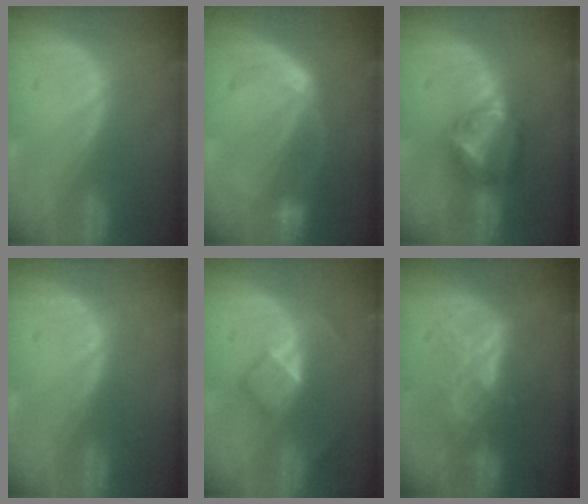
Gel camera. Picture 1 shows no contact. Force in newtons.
{"total": 5.9, "press": 5.4, "slide": 2.4}
{"total": 6.2, "press": 6.0, "slide": 1.5}
{"total": 0.0}
{"total": 5.3, "press": 4.5, "slide": 2.8}
{"total": 6.5, "press": 6.2, "slide": 1.9}